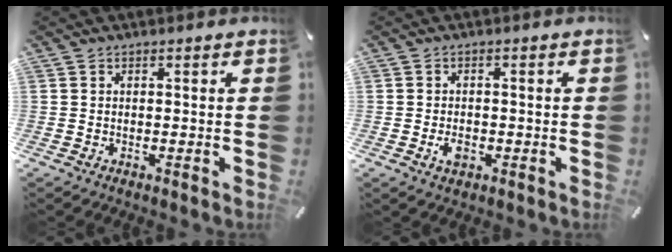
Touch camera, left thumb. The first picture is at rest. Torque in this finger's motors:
{"motor_torque": [0.32, 1.30, 0.26, 0.07, 0.00]}